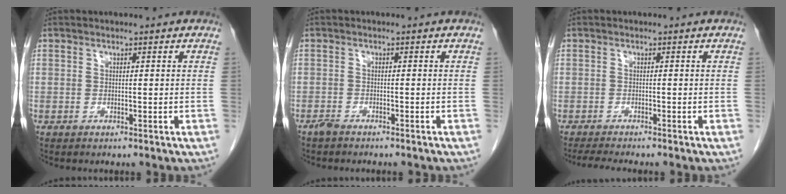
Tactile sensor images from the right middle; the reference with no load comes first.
{"total": 2.6, "force": [-2.3, 0.6, 1.2], "torque": [-0.024, -0.004, -0.028]}
{"total": 4.0, "force": [-3.5, -0.1, 1.9], "torque": [-0.032, -0.013, -0.057]}